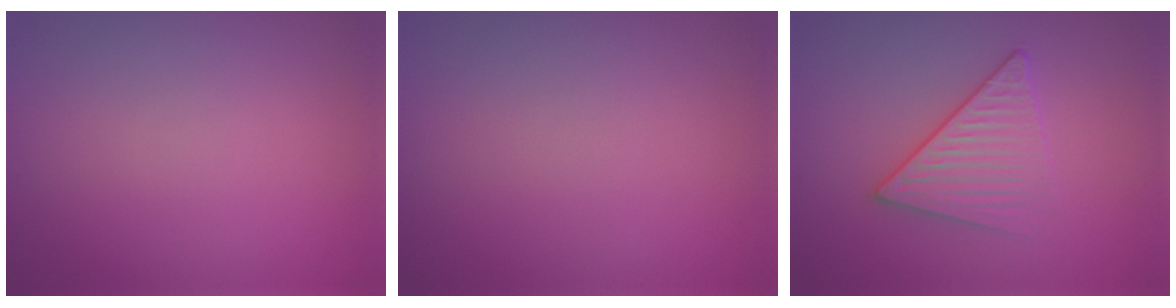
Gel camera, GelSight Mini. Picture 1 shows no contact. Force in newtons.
{"total": 0.0}
{"total": 3.2, "press": 3.0, "slide": 1.2}